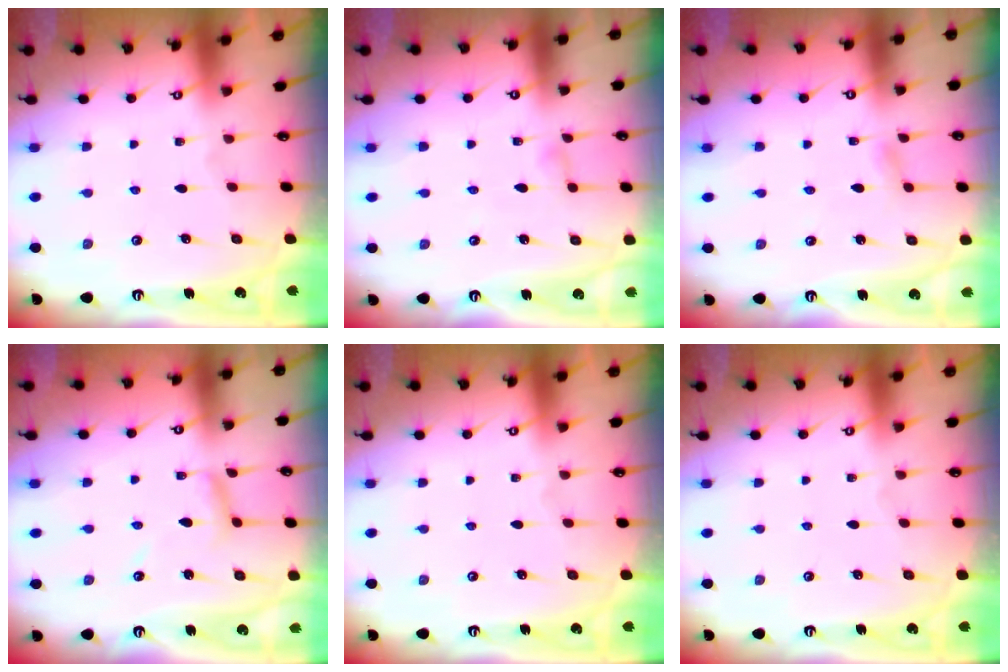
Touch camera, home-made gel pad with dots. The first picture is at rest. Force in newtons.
{"total": 3.2, "press": 3.2, "slide": 0.3}
{"total": 3.5, "press": 3.5, "slide": 0.5}
{"total": 6.0, "press": 6.0, "slide": 0.4}
{"total": 0.0}
{"total": 0.0}